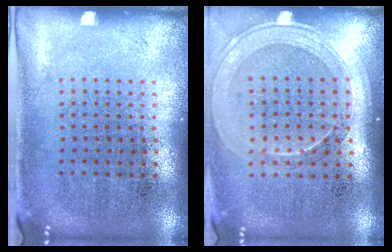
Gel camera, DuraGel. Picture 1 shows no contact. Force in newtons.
{"total": 1.8, "press": 1.6, "slide": 0.8}